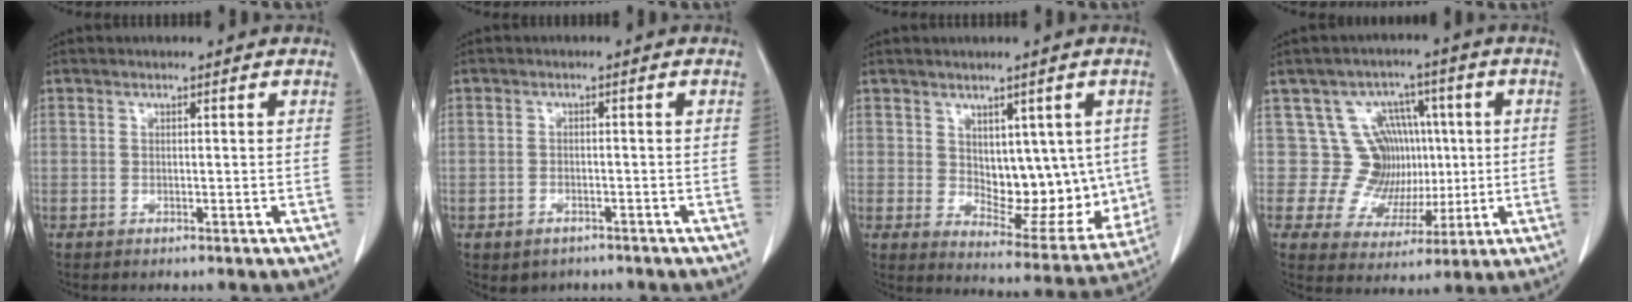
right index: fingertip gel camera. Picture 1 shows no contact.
{"total": 3.2, "force": [-2.3, 2.1, 0.8], "torque": [-0.010, 0.005, -0.025]}
{"total": 12.7, "force": [1.5, 6.8, 10.6], "torque": [-0.125, -0.005, 0.042]}
{"total": 9.8, "force": [1.9, 9.1, 3.1], "torque": [-0.037, 0.034, 0.045]}